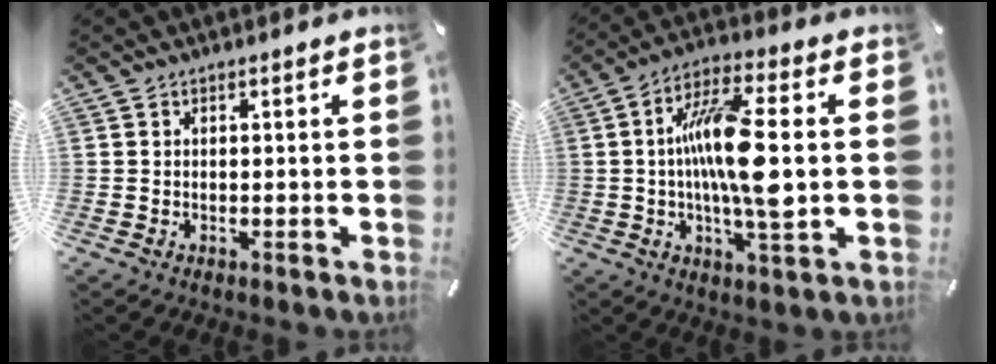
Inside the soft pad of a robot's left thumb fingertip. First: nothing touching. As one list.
[{"total": 15.4, "force": [0.2, 4.1, 14.8], "torque": [-0.281, -0.006, -0.005]}]